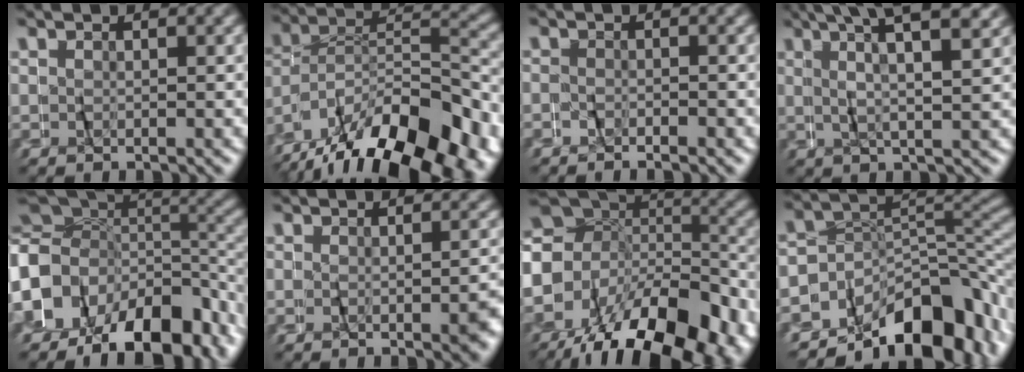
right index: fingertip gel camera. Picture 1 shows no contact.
{"total": 14.7, "force": [-8.8, 7.7, 8.9], "torque": [-0.153, -0.031, -0.134]}
{"total": 2.0, "force": [-0.5, 1.6, 1.2], "torque": [-0.039, -0.001, -0.016]}
{"total": 6.4, "force": [4.2, 0.5, 4.9], "torque": [-0.091, 0.023, 0.057]}
{"total": 18.8, "force": [-5.0, 14.4, 11.1], "torque": [-0.230, -0.036, -0.079]}
{"total": 2.7, "force": [-1.8, -0.2, 2.0], "torque": [-0.022, -0.002, -0.027]}
{"total": 18.9, "force": [-6.3, 13.6, 11.5], "torque": [-0.246, -0.039, -0.090]}
{"total": 10.9, "force": [-6.5, 6.0, 6.5], "torque": [-0.095, 0.002, -0.112]}